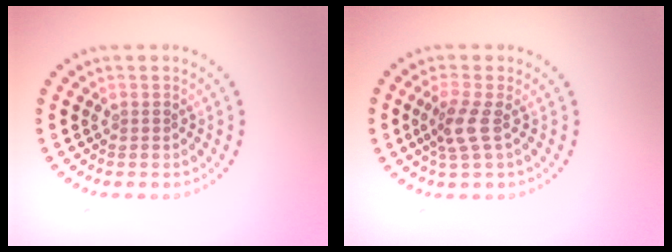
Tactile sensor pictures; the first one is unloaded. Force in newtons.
{"total": 2.3, "press": 1.7, "slide": 1.5}